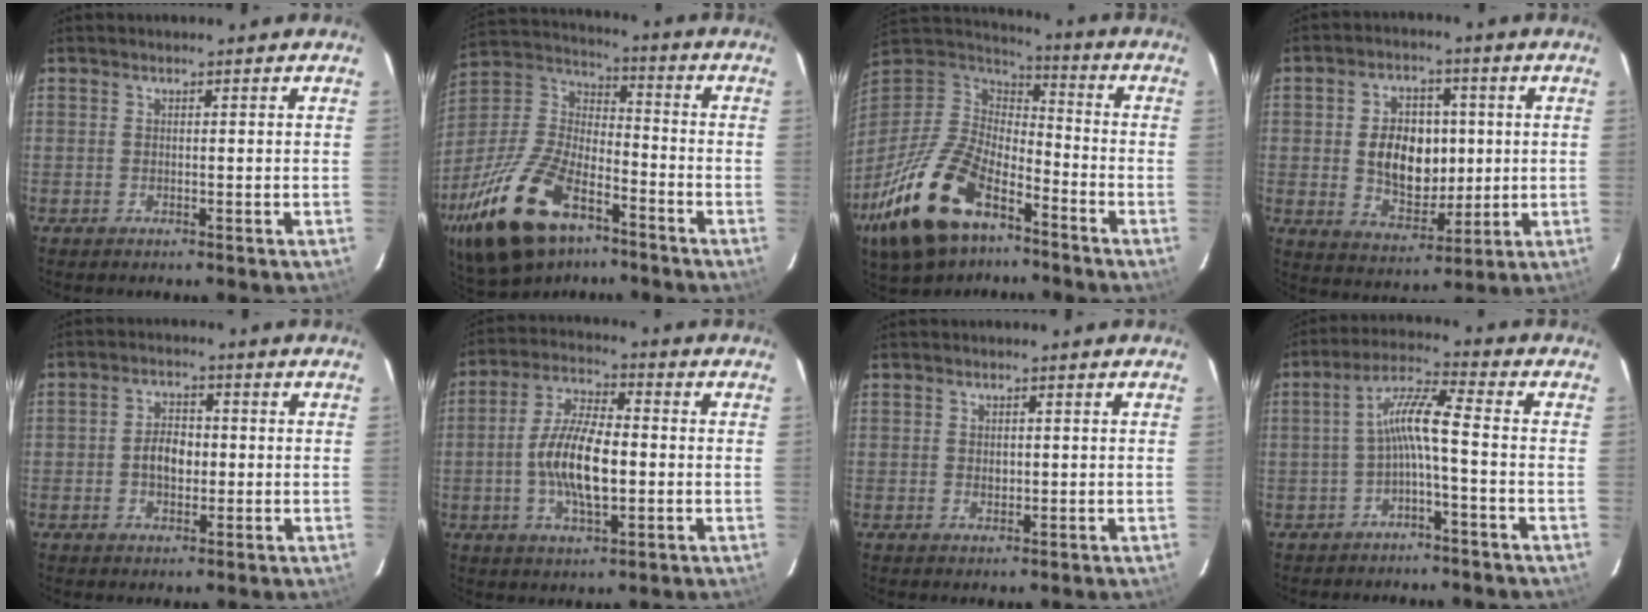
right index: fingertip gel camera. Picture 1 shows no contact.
{"total": 25.1, "force": [-14.3, 12.5, 16.4], "torque": [-0.355, -0.013, -0.253]}
{"total": 24.0, "force": [-13.8, 12.3, 15.4], "torque": [-0.338, -0.027, -0.246]}
{"total": 11.4, "force": [0.6, 8.0, 8.2], "torque": [-0.151, 0.010, 0.025]}
{"total": 4.9, "force": [-0.7, 3.4, 3.4], "torque": [-0.063, 0.010, -0.010]}
{"total": 11.6, "force": [-1.6, 4.5, 10.5], "torque": [-0.210, 0.005, -0.030]}
{"total": 1.3, "force": [0.1, 1.1, 0.7], "torque": [-0.010, 0.002, 0.002]}
{"total": 6.4, "force": [-2.0, 0.3, 6.1], "torque": [-0.136, 0.018, -0.035]}